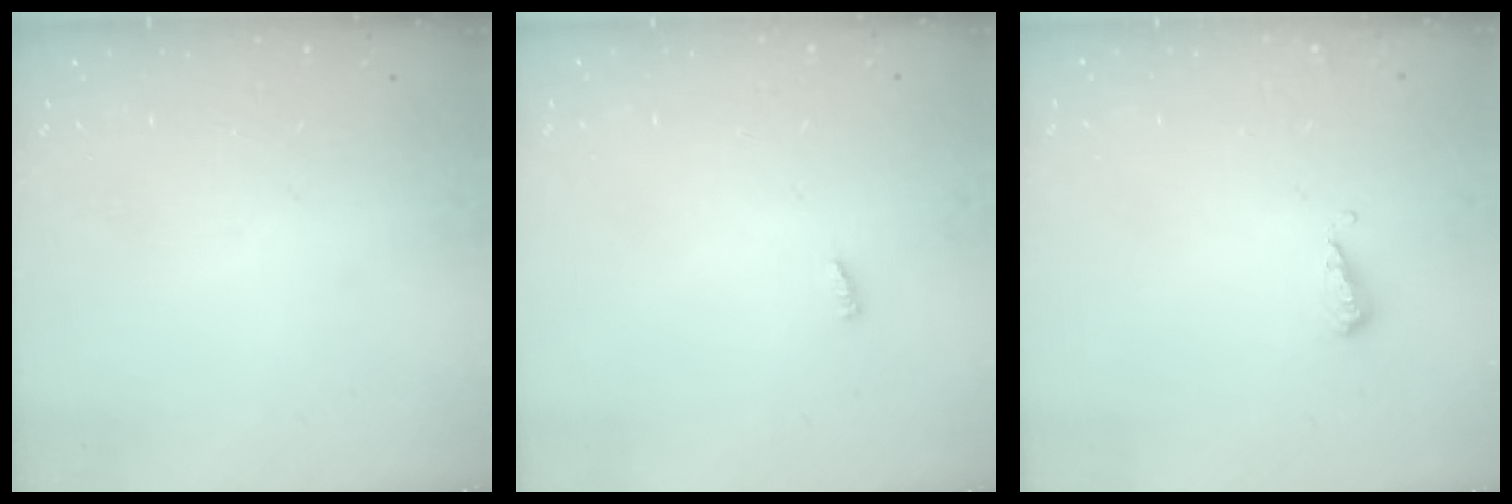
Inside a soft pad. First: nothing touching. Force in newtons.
{"total": 2.8, "press": 2.7, "slide": 0.3}
{"total": 4.7, "press": 4.7, "slide": 0.6}